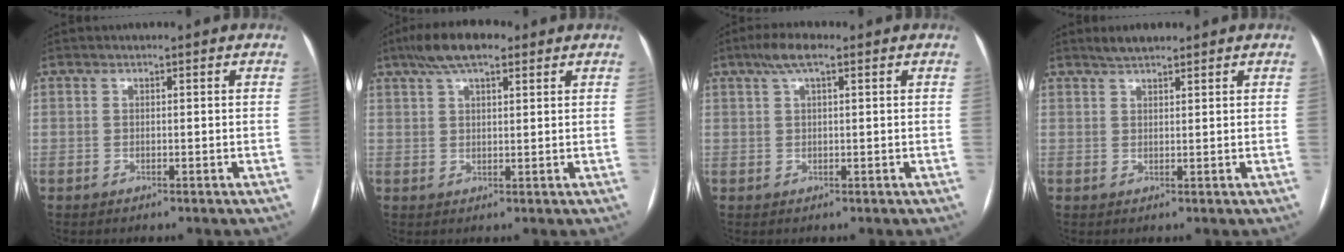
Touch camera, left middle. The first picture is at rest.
{"total": 7.7, "force": [5.1, 2.4, 5.3], "torque": [-0.103, 0.024, 0.086]}
{"total": 4.1, "force": [2.4, 0.9, 3.2], "torque": [-0.068, 0.020, 0.043]}
{"total": 2.8, "force": [2.4, 0.6, 1.3], "torque": [-0.029, 0.010, 0.043]}